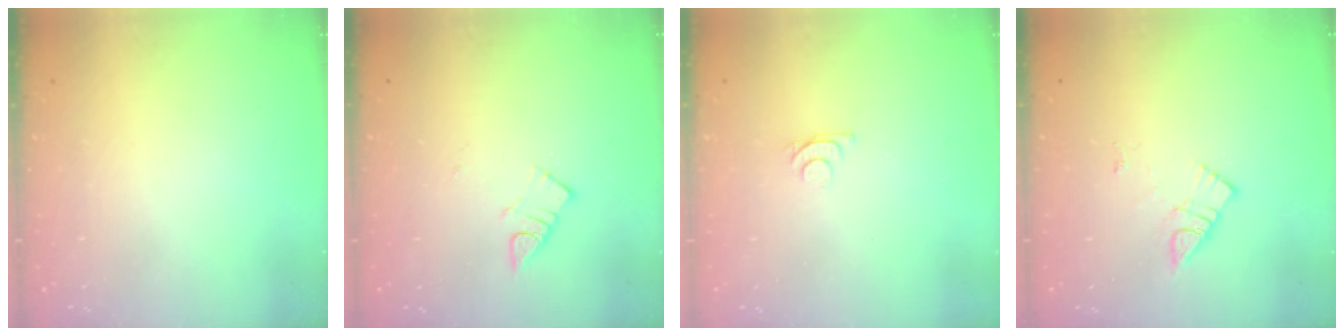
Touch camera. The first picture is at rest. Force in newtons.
{"total": 4.2, "press": 4.2, "slide": 0.6}
{"total": 5.1, "press": 5.0, "slide": 0.9}
{"total": 9.3, "press": 9.3, "slide": 0.5}